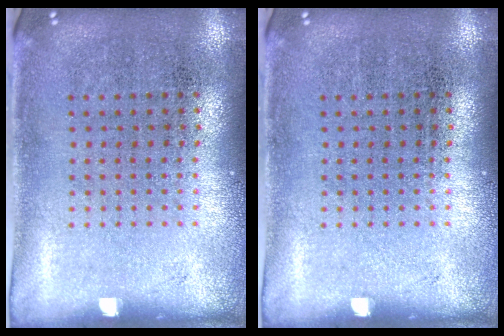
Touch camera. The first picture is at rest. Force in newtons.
{"total": 0.0}